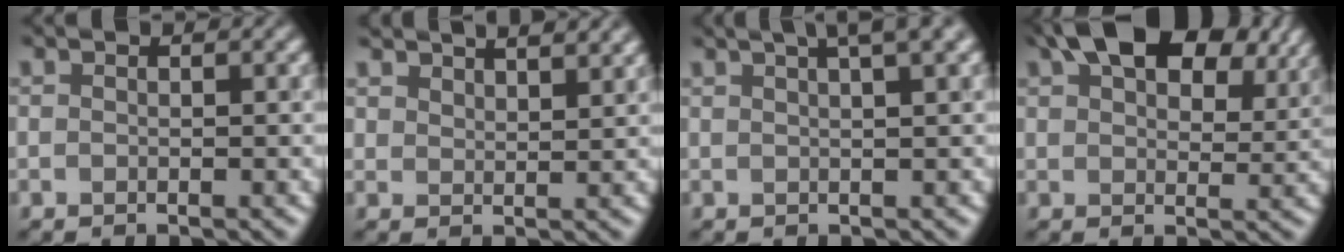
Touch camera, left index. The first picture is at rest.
{"total": 4.1, "force": [3.8, 0.9, 1.4], "torque": [-0.024, 0.010, 0.052]}
{"total": 5.8, "force": [3.8, 1.5, 4.1], "torque": [-0.037, 0.033, 0.029]}
{"total": 12.1, "force": [7.3, 6.0, 7.5], "torque": [-0.128, 0.023, 0.122]}